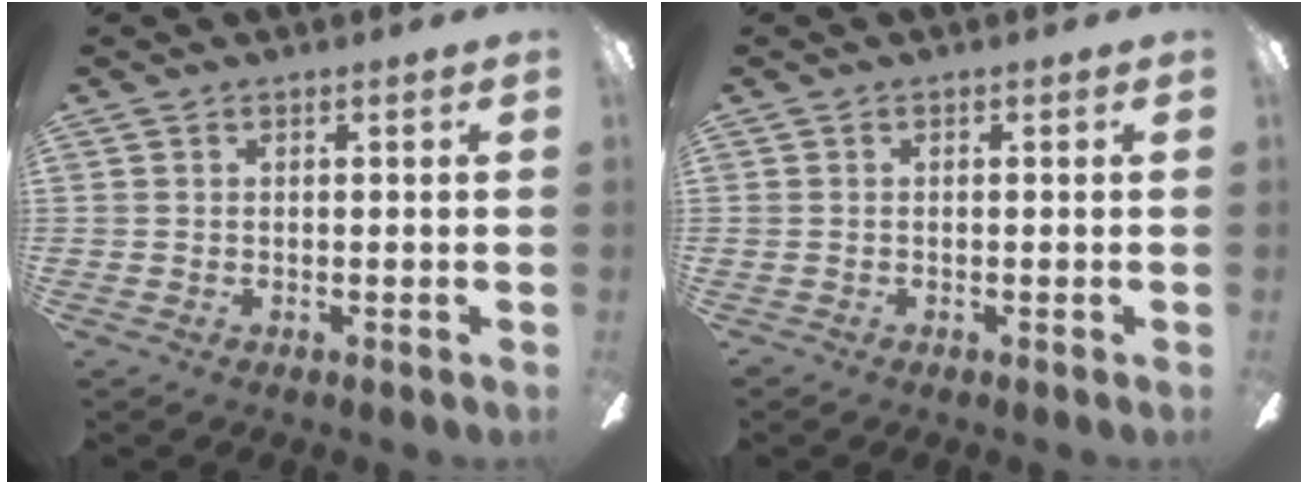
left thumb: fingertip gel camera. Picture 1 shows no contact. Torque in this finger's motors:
{"motor_torque": [-1.30, 1.68, 0.35, 0.16, 0.08]}